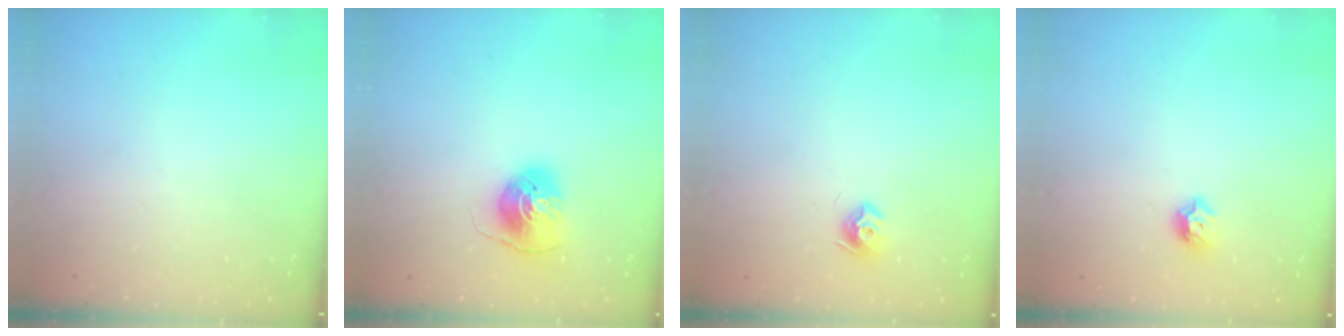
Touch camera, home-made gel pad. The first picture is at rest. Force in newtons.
{"total": 8.3, "press": 8.3, "slide": 0.4}
{"total": 7.8, "press": 7.8, "slide": 0.2}
{"total": 6.3, "press": 6.2, "slide": 0.9}